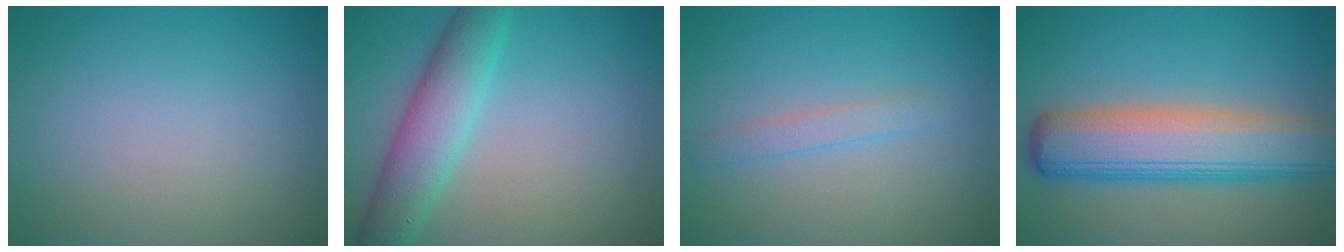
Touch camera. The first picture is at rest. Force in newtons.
{"total": 5.2, "press": 5.2, "slide": 0.0}
{"total": 1.4, "press": 1.4, "slide": 0.0}
{"total": 8.8, "press": 8.8, "slide": 0.4}